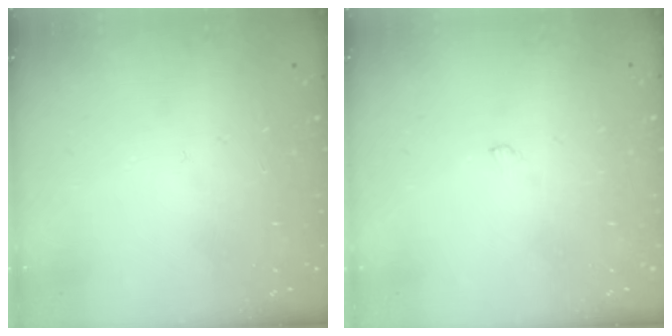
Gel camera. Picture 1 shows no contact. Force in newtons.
{"total": 5.4, "press": 4.3, "slide": 3.4}